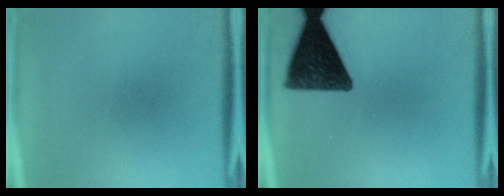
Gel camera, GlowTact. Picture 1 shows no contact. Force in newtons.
{"total": 13.8}